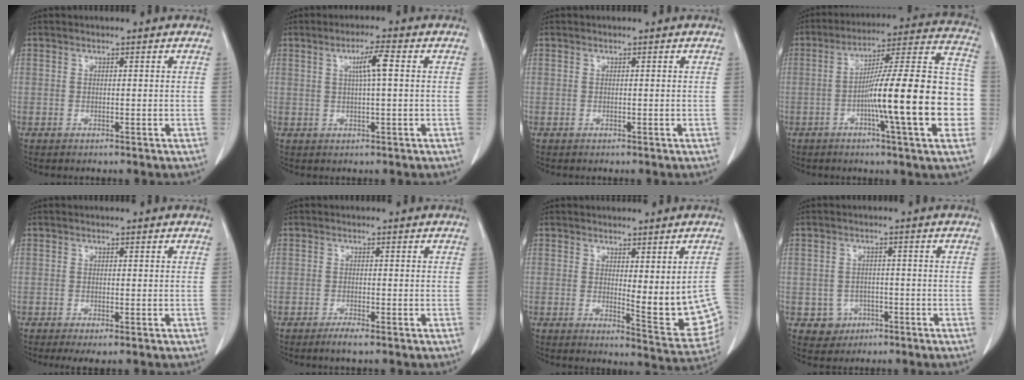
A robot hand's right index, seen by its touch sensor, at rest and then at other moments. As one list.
[{"total": 4.1, "force": [1.0, 0.0, 4.0], "torque": [-0.070, 0.005, 0.017]}, {"total": 0.0}, {"total": 21.3, "force": [-4.4, 1.4, 20.7], "torque": [-0.251, 0.023, -0.066]}, {"total": 1.9, "force": [-1.1, 0.3, 1.5], "torque": [-0.021, -0.006, -0.016]}, {"total": 1.8, "force": [-1.3, 0.0, 1.2], "torque": [-0.025, -0.004, -0.025]}, {"total": 9.9, "force": [-0.4, 2.3, 9.6], "torque": [-0.103, -0.022, 0.001]}, {"total": 3.7, "force": [-1.4, 3.5, 0.0], "torque": [0.006, 0.014, -0.013]}]